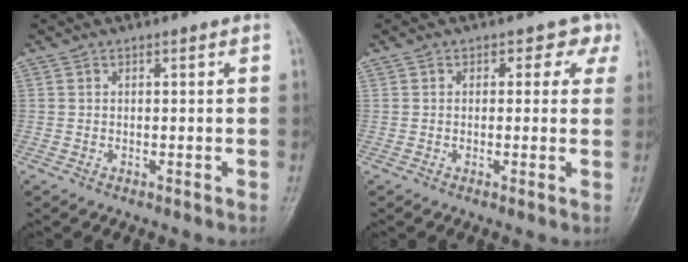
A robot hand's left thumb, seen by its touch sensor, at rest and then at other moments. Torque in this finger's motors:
{"motor_torque": [-0.18, -0.04, -0.08, 0.29, 0.05]}